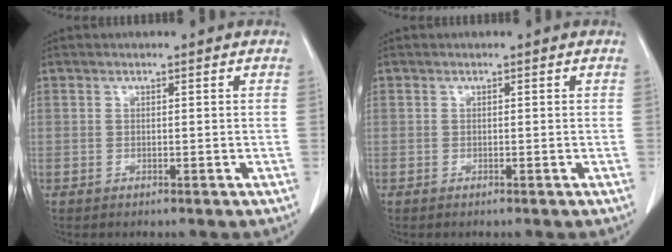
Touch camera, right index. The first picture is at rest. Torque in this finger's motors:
{"motor_torque": [0.04, -0.02, -0.13, -0.01]}